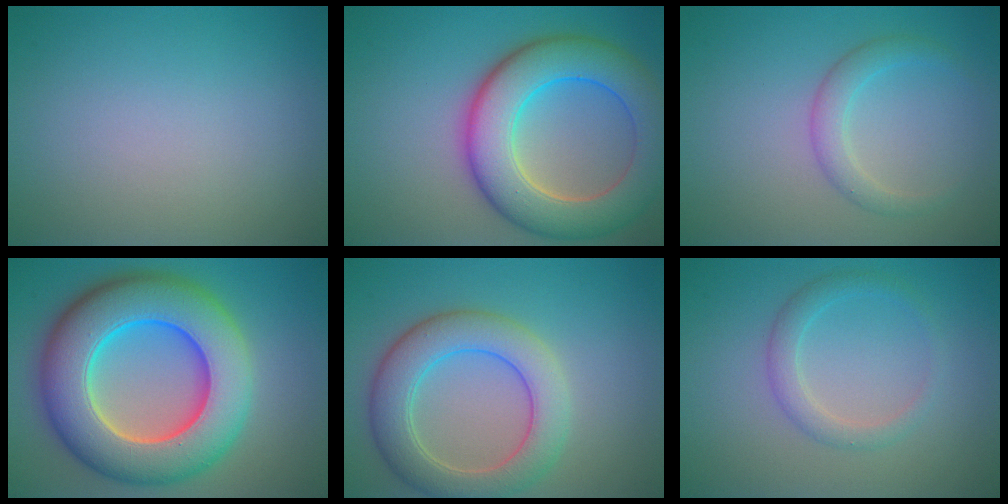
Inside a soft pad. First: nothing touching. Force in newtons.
{"total": 9.6, "press": 9.6, "slide": 0.5}
{"total": 2.2, "press": 2.2, "slide": 0.1}
{"total": 13.2, "press": 13.1, "slide": 0.3}
{"total": 6.4, "press": 6.4, "slide": 0.3}
{"total": 2.1, "press": 2.1, "slide": 0.0}